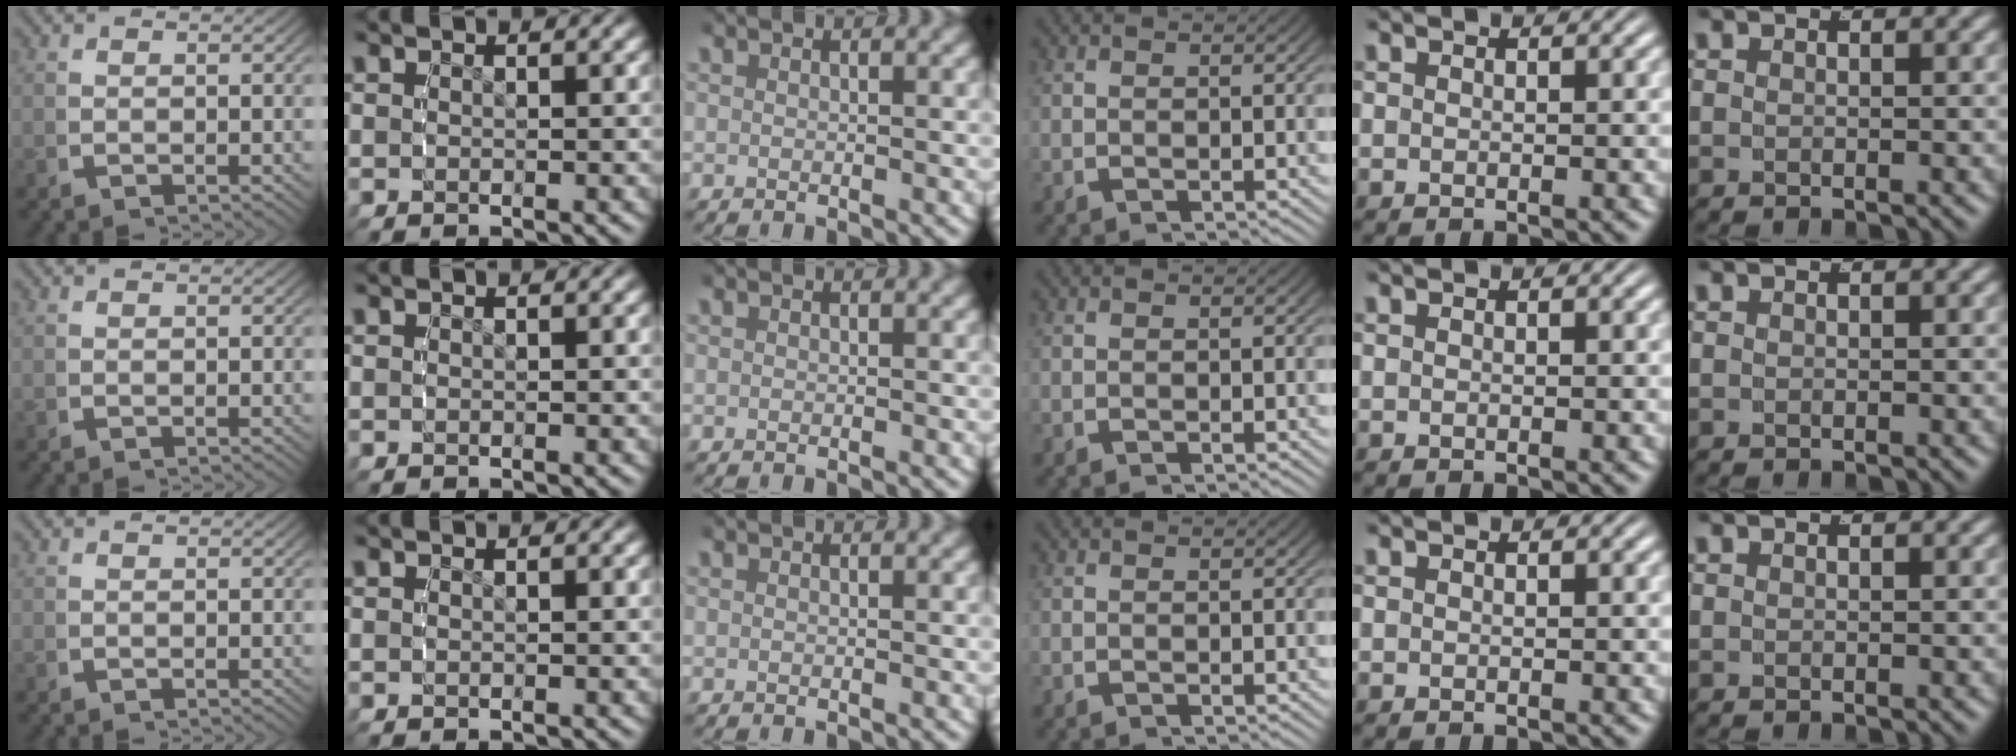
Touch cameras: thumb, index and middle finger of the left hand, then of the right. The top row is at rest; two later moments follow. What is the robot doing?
{"motion": "reach", "object": "measuring cup"}